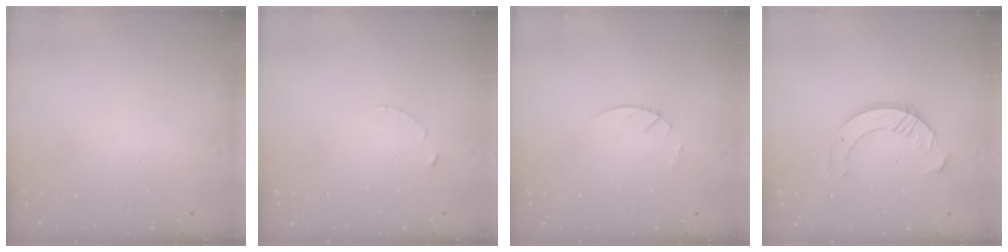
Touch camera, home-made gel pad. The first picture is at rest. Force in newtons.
{"total": 1.2, "press": 1.1, "slide": 0.2}
{"total": 3.0, "press": 3.0, "slide": 0.3}
{"total": 10.5, "press": 10.4, "slide": 0.9}